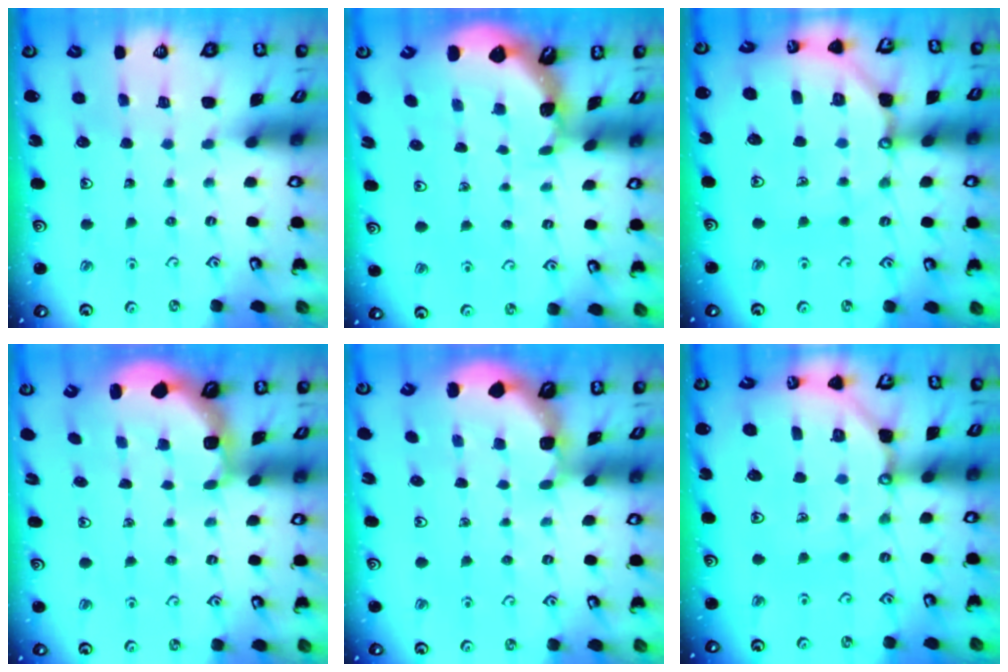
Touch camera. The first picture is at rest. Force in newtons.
{"total": 1.7, "press": 1.7, "slide": 0.1}
{"total": 13.1, "press": 13.0, "slide": 1.5}
{"total": 2.9, "press": 2.3, "slide": 1.7}
{"total": 1.9, "press": 1.9, "slide": 0.1}
{"total": 13.1, "press": 13.0, "slide": 1.5}